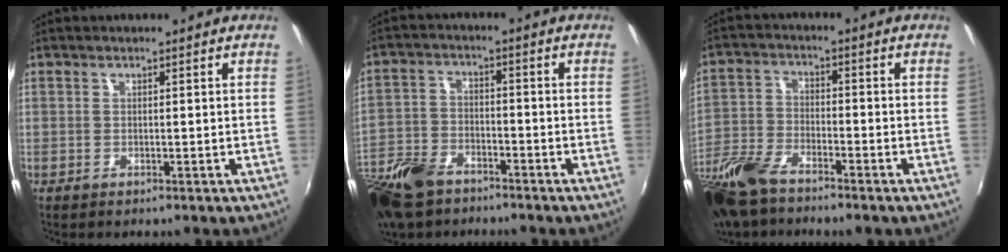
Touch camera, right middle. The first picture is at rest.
{"total": 14.1, "force": [-9.9, 7.2, 7.0], "torque": [-0.184, -0.014, -0.199]}
{"total": 14.1, "force": [-10.3, 5.1, 8.1], "torque": [-0.195, -0.024, -0.207]}